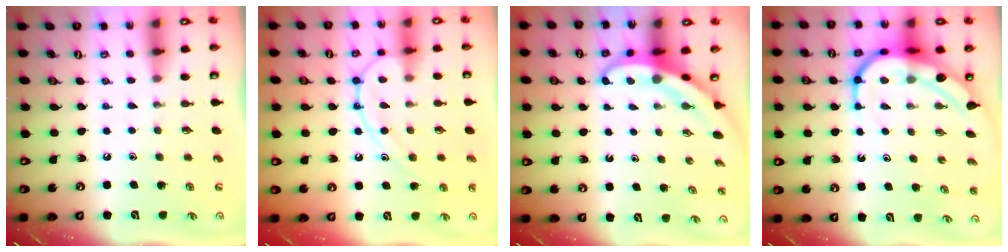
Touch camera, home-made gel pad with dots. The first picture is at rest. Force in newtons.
{"total": 11.4, "press": 11.4, "slide": 0.2}
{"total": 4.7, "press": 4.7, "slide": 0.6}
{"total": 11.1, "press": 11.0, "slide": 1.2}